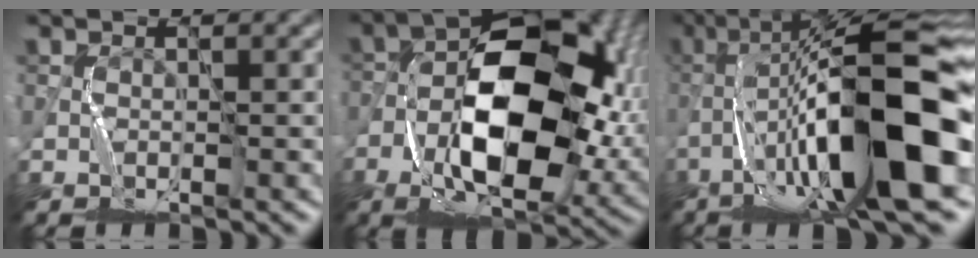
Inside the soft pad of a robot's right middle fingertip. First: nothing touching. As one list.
[{"total": 14.3, "force": [-2.7, 7.8, 11.6], "torque": [-0.177, 0.002, -0.056]}, {"total": 17.2, "force": [-4.5, 4.6, 15.9], "torque": [-0.284, 0.036, -0.070]}]